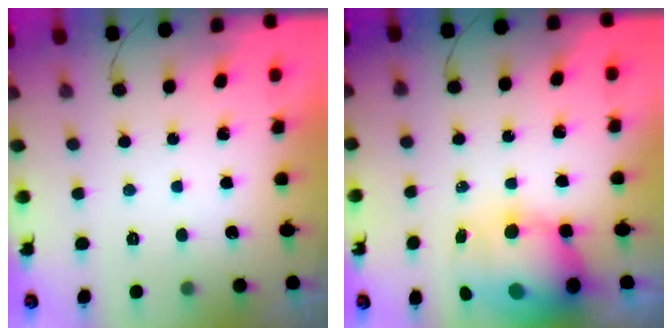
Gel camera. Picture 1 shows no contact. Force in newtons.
{"total": 14.0, "press": 13.6, "slide": 3.4}